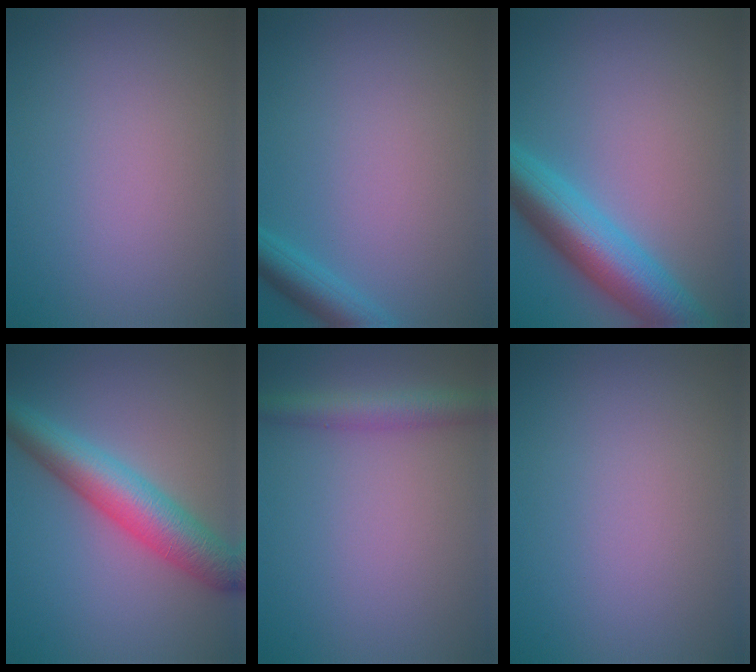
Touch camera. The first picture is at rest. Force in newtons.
{"total": 2.6, "press": 2.6, "slide": 0.2}
{"total": 7.5, "press": 7.5, "slide": 0.3}
{"total": 6.7, "press": 6.7, "slide": 0.2}
{"total": 3.1, "press": 3.1, "slide": 0.1}
{"total": 0.0}